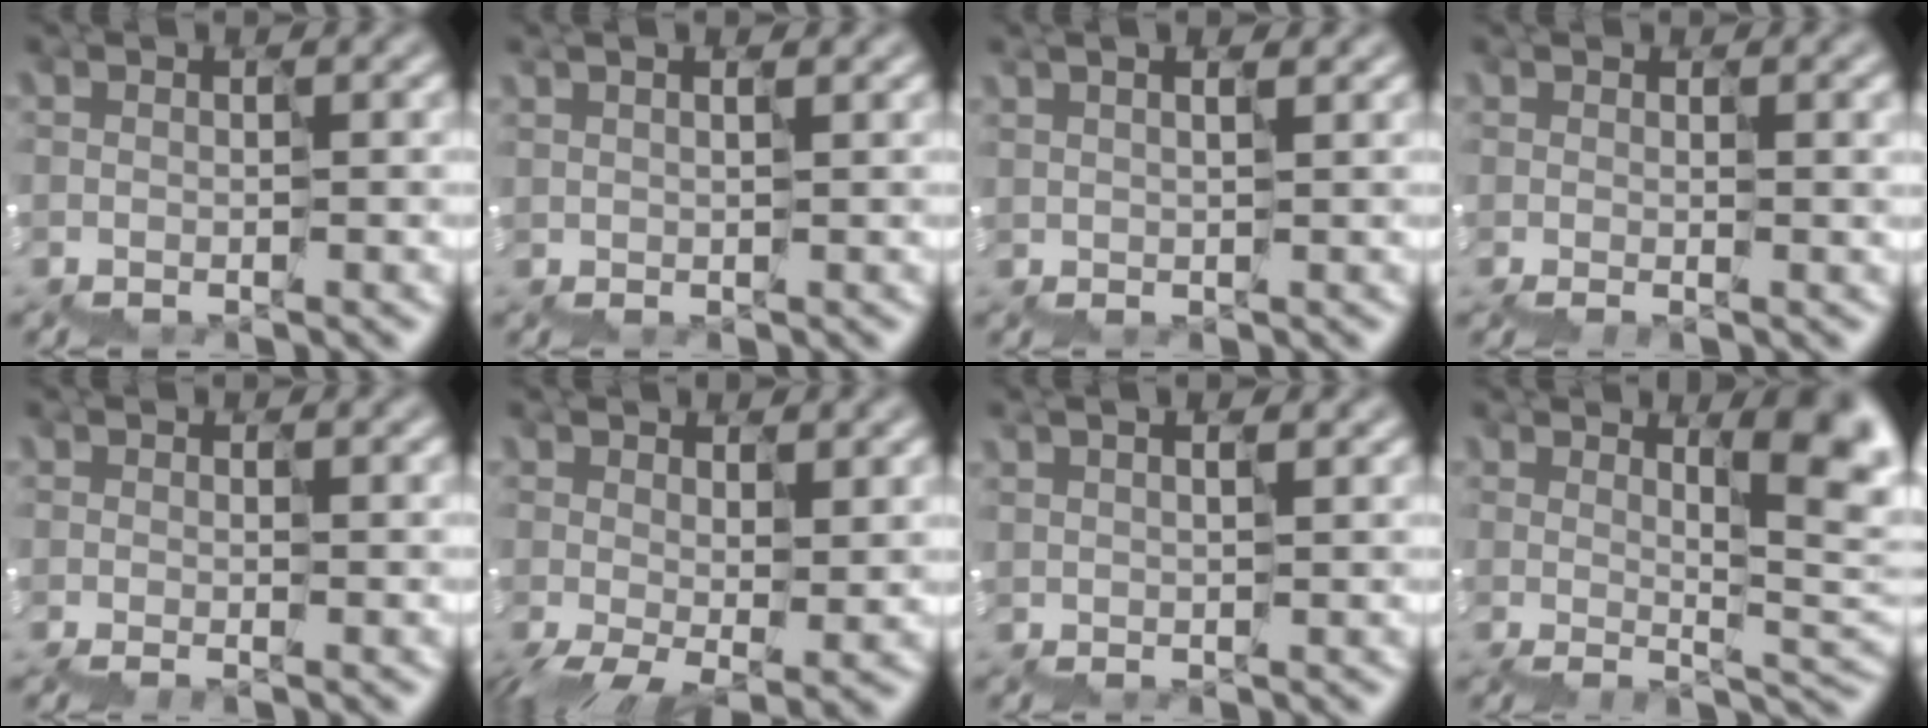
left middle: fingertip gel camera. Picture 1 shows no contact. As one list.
[{"total": 2.0, "force": [1.2, 1.1, 1.2], "torque": [-0.021, 0.016, 0.025]}, {"total": 2.7, "force": [1.6, 1.4, 1.8], "torque": [-0.034, 0.021, 0.034]}, {"total": 0.8, "force": [0.5, 0.3, 0.6], "torque": [0.001, 0.005, 0.009]}, {"total": 0.0}, {"total": 6.1, "force": [-0.3, 3.2, 5.2], "torque": [-0.100, -0.019, 0.022]}, {"total": 2.4, "force": [1.5, 1.2, 1.5], "torque": [-0.026, 0.020, 0.031]}, {"total": 8.8, "force": [2.7, 3.2, 7.7], "torque": [-0.087, 0.013, 0.043]}]